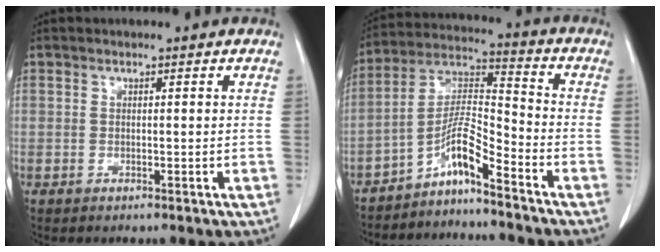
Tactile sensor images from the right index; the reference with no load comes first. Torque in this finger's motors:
{"motor_torque": [0.77, -0.59, 0.36, 0.10]}